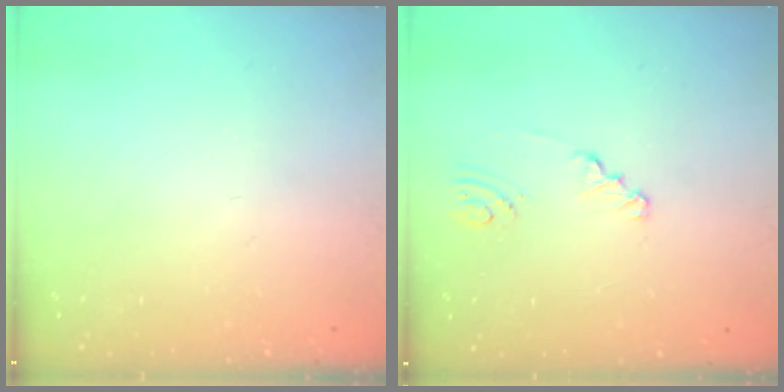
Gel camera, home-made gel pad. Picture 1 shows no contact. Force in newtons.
{"total": 1.7, "press": 1.7, "slide": 0.3}